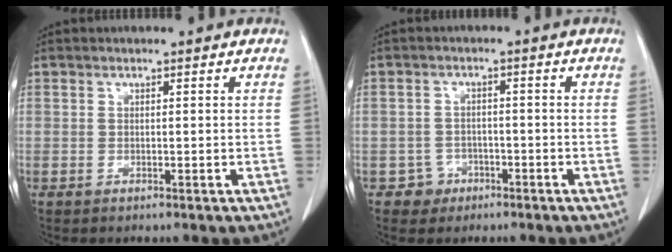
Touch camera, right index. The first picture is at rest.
{"total": 3.2, "force": [-1.6, 2.8, -0.4], "torque": [0.015, 0.017, -0.025]}